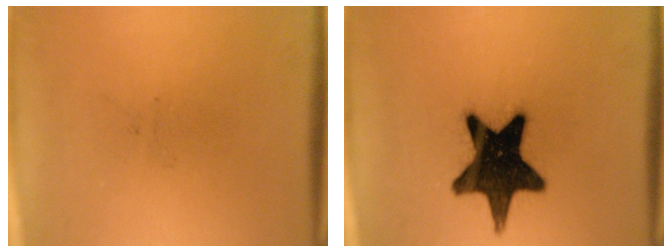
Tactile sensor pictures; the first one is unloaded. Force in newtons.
{"total": 18.2}